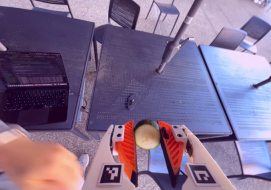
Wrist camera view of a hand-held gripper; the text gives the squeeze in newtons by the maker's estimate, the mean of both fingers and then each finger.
{"total": 9.6, "left": 9.3, "right": 10.0}